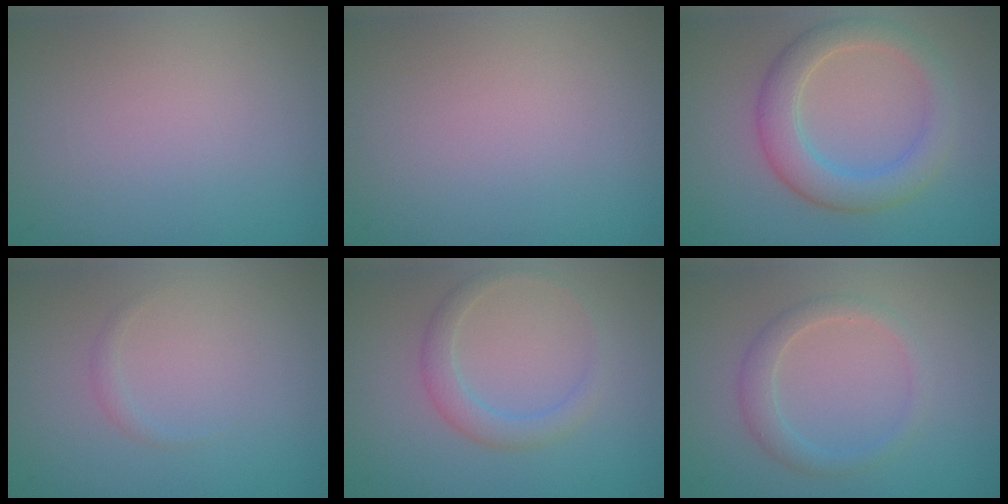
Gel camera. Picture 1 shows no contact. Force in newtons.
{"total": 0.0}
{"total": 4.5, "press": 4.5, "slide": 0.6}
{"total": 0.6, "press": 0.6, "slide": 0.0}
{"total": 2.2, "press": 2.2, "slide": 0.1}
{"total": 2.2, "press": 2.2, "slide": 0.2}